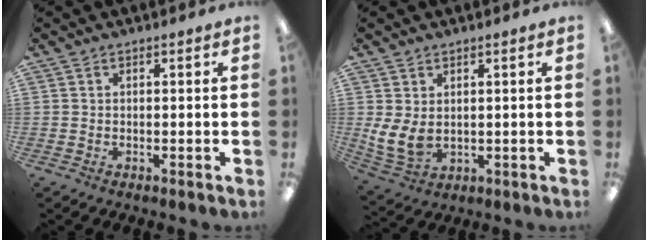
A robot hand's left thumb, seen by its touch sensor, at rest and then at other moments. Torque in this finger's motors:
{"motor_torque": [-0.21, 0.36, 0.52, -0.53, 0.07]}